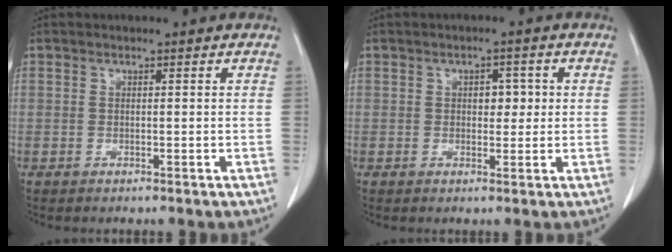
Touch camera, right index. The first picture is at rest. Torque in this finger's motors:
{"motor_torque": [0.40, 0.01, 0.06, 0.02]}